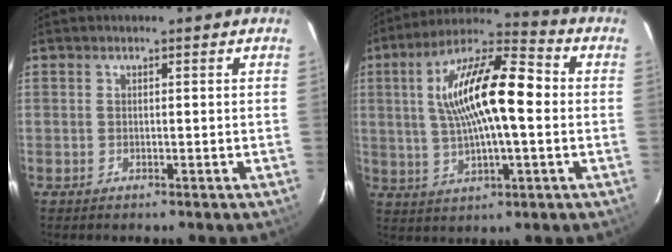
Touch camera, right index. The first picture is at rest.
{"total": 16.7, "force": [1.4, 5.0, 15.9], "torque": [-0.290, 0.020, 0.019]}